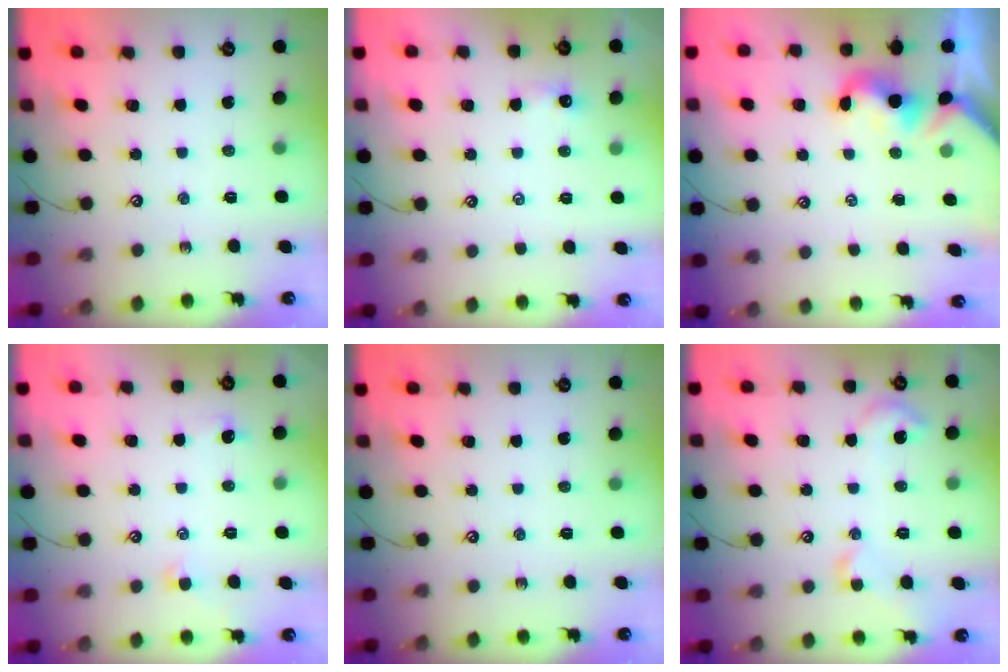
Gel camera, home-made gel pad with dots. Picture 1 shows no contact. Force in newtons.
{"total": 1.9, "press": 1.9, "slide": 0.4}
{"total": 0.7, "press": 0.1, "slide": 0.7}
{"total": 0.6, "press": 0.1, "slide": 0.6}
{"total": 0.0}
{"total": 5.0, "press": 5.0, "slide": 0.8}